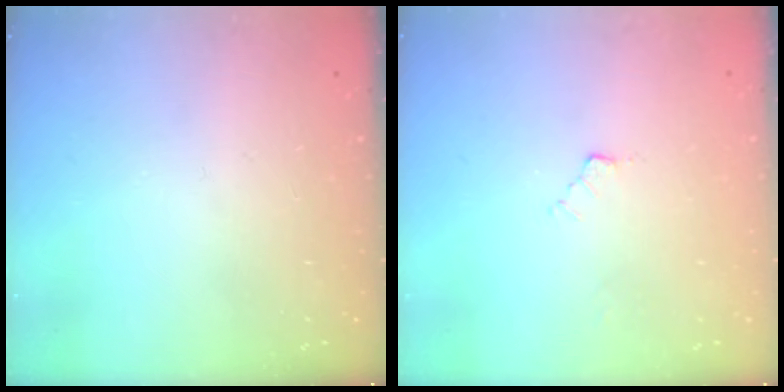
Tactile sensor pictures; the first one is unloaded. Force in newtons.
{"total": 3.7, "press": 3.7, "slide": 0.5}